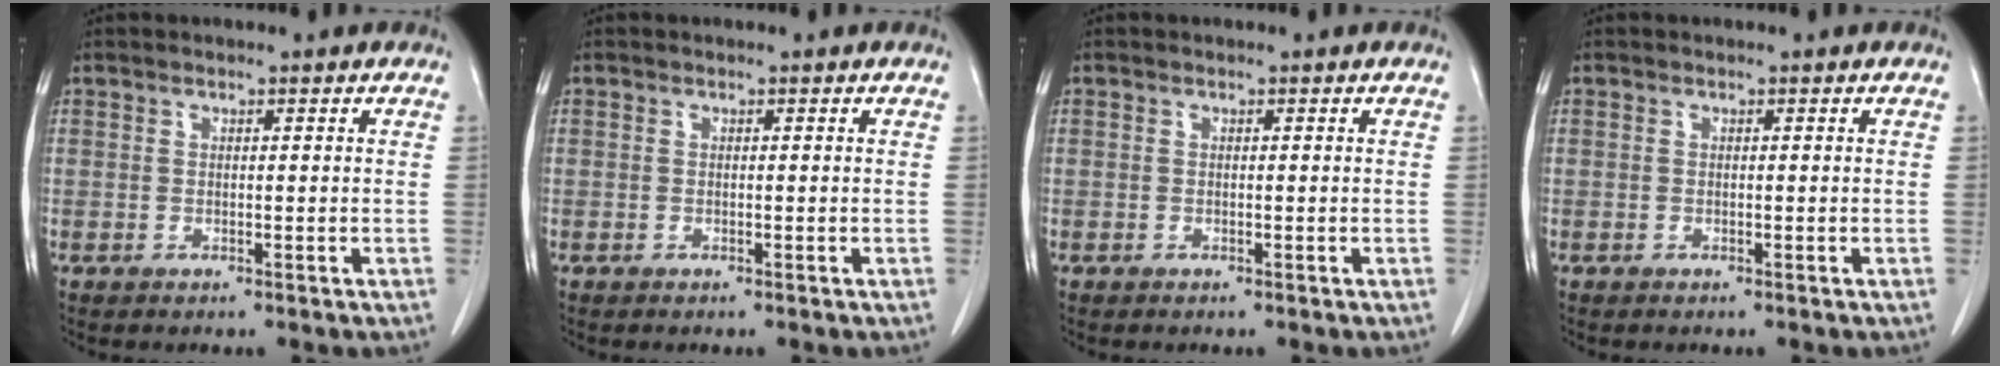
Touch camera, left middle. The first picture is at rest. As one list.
[{"total": 0.0}, {"total": 0.0}, {"total": 0.0}]